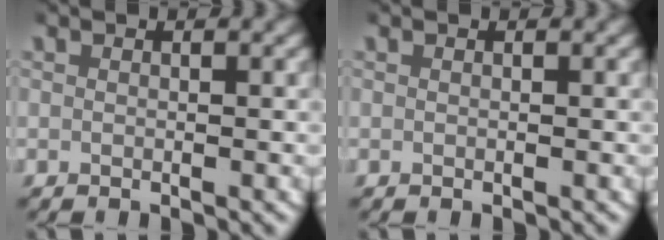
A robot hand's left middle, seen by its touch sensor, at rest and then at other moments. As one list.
[{"total": 0.0}]